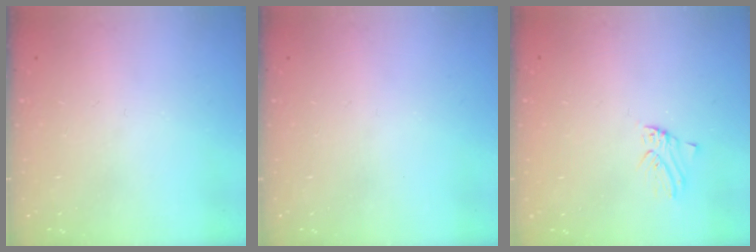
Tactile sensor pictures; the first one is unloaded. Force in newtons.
{"total": 0.0}
{"total": 0.0}